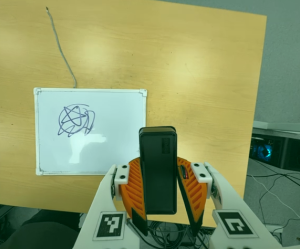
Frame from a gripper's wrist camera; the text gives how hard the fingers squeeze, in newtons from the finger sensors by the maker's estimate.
{"total": 8.2, "left": 6.9, "right": 9.5}